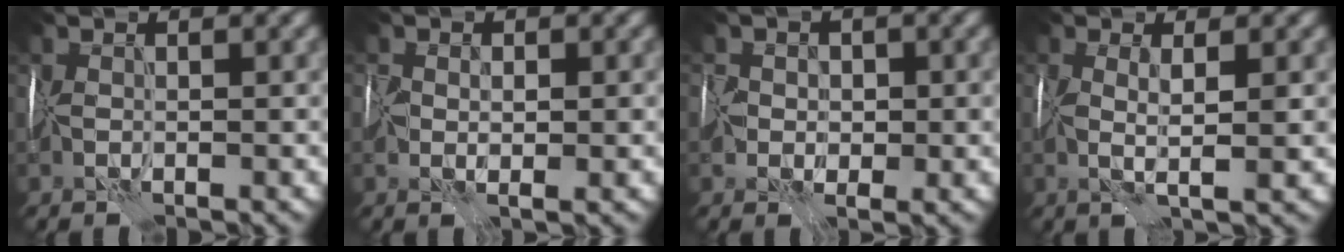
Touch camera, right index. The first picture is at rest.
{"total": 2.8, "force": [-0.1, 1.8, 2.1], "torque": [-0.029, -0.004, -0.001]}
{"total": 3.5, "force": [-0.2, 3.0, 1.9], "torque": [-0.014, 0.001, -0.013]}
{"total": 2.6, "force": [0.4, 0.2, 2.6], "torque": [-0.043, -0.003, 0.007]}